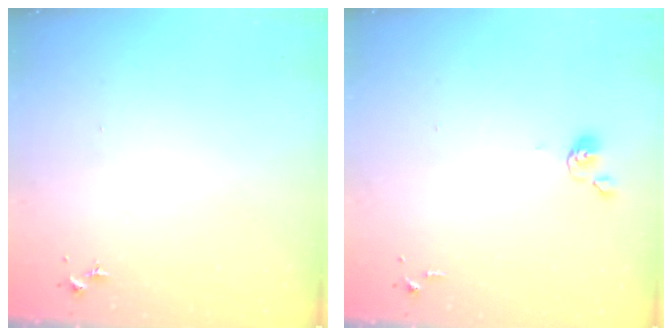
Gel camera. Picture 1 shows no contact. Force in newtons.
{"total": 3.8, "press": 3.7, "slide": 0.9}